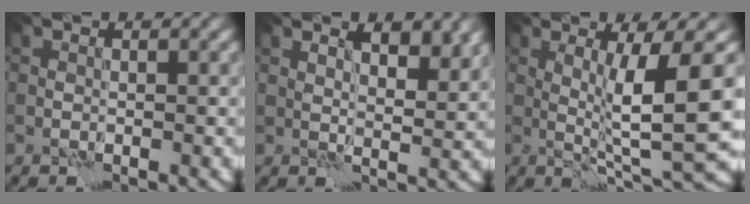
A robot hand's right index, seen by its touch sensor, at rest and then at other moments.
{"total": 4.3, "force": [2.5, 1.5, 3.2], "torque": [-0.045, 0.000, 0.035]}
{"total": 8.2, "force": [0.9, 0.9, 8.1], "torque": [-0.133, -0.007, 0.022]}